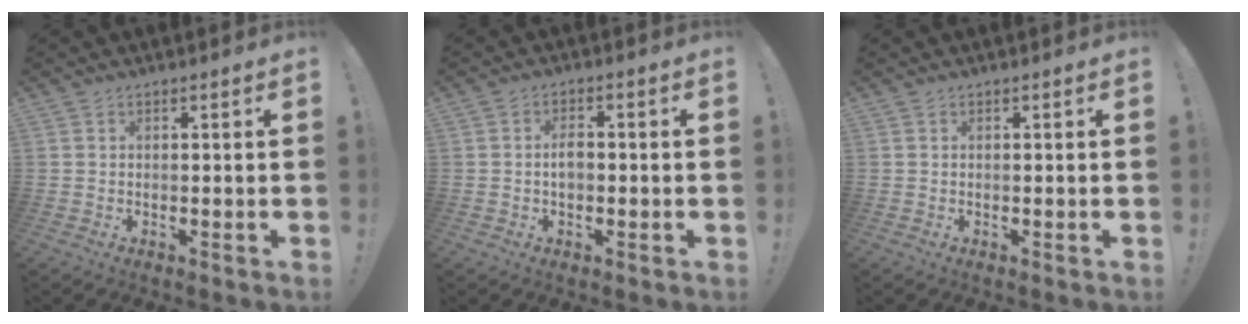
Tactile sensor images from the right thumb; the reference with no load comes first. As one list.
[{"total": 3.4, "force": [-0.4, 2.2, 2.6], "torque": [-0.046, 0.009, -0.009]}, {"total": 0.0}]